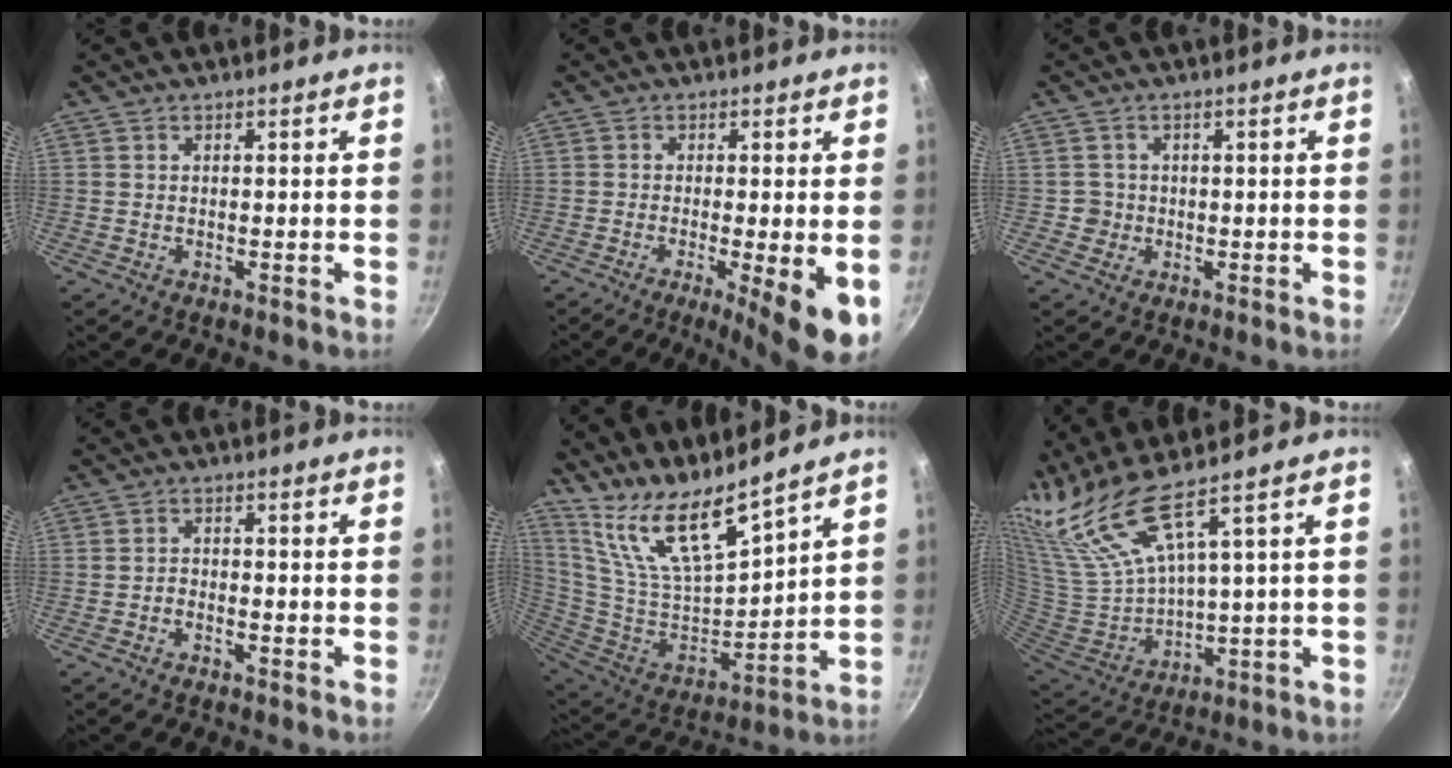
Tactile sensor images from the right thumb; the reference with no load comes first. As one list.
[{"total": 8.9, "force": [-2.4, 1.3, 8.5], "torque": [-0.120, -0.007, -0.032]}, {"total": 2.1, "force": [-0.1, 2.1, 0.1], "torque": [0.016, 0.007, -0.001]}, {"total": 1.6, "force": [-1.2, 0.7, 0.9], "torque": [-0.019, 0.013, -0.024]}, {"total": 16.7, "force": [13.7, 3.2, 9.0], "torque": [-0.152, -0.114, 0.277]}, {"total": 13.6, "force": [10.2, 1.2, 8.9], "torque": [-0.179, -0.060, 0.226]}]